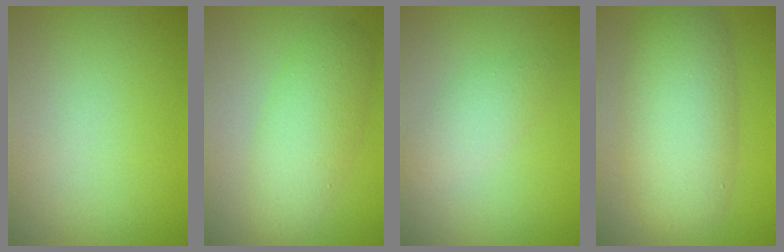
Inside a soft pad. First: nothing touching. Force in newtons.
{"total": 4.3, "press": 4.3, "slide": 0.1}
{"total": 2.2, "press": 2.2, "slide": 0.2}
{"total": 7.8, "press": 7.8, "slide": 0.4}